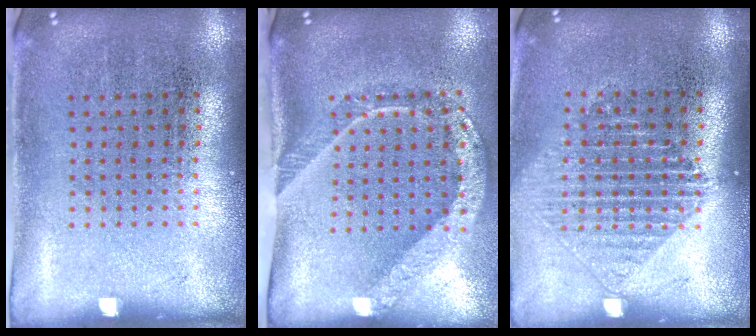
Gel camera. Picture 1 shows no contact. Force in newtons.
{"total": 2.3, "press": 1.5, "slide": 1.7}
{"total": 1.2, "press": 1.1, "slide": 0.5}